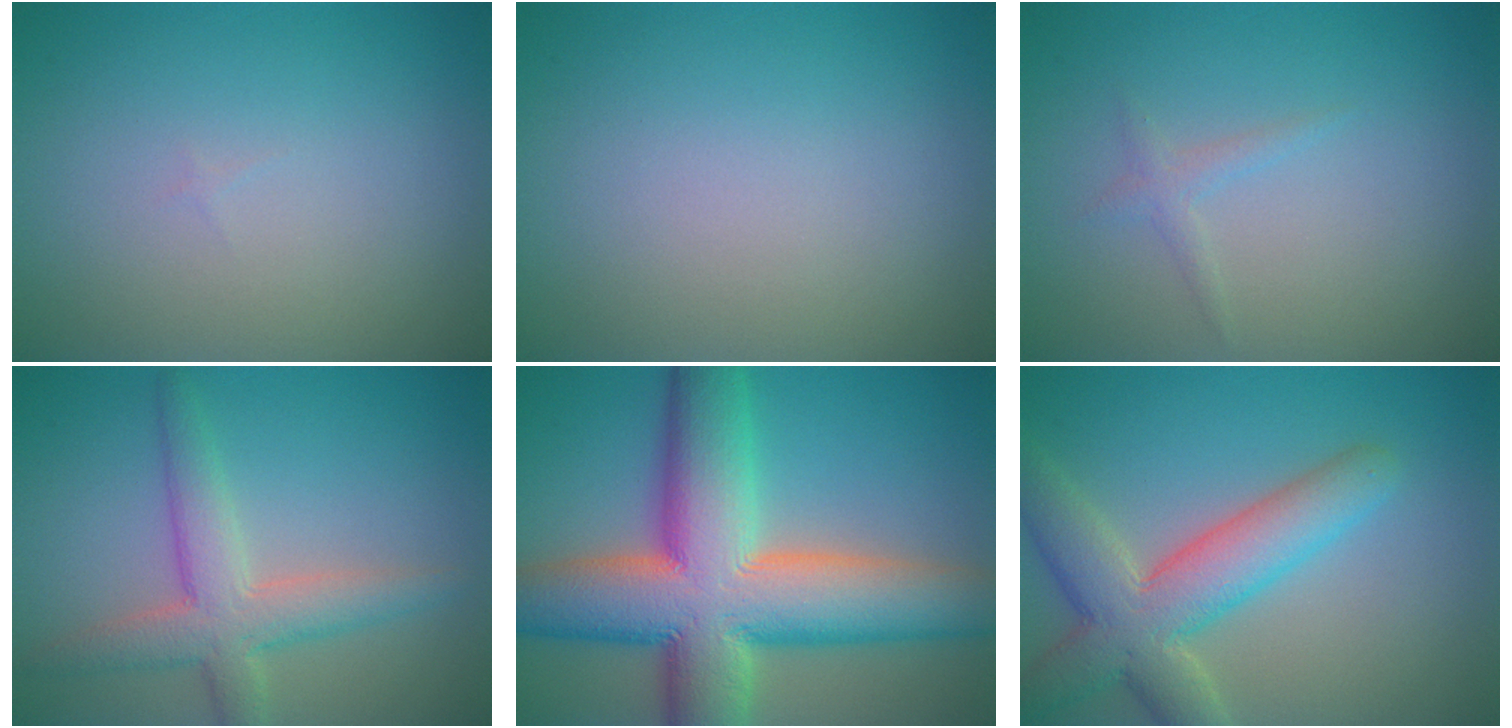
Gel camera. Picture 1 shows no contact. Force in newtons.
{"total": 0.0}
{"total": 1.0, "press": 1.0, "slide": 0.1}
{"total": 4.6, "press": 4.6, "slide": 0.4}
{"total": 15.0, "press": 15.0, "slide": 0.8}
{"total": 7.2, "press": 7.2, "slide": 0.7}